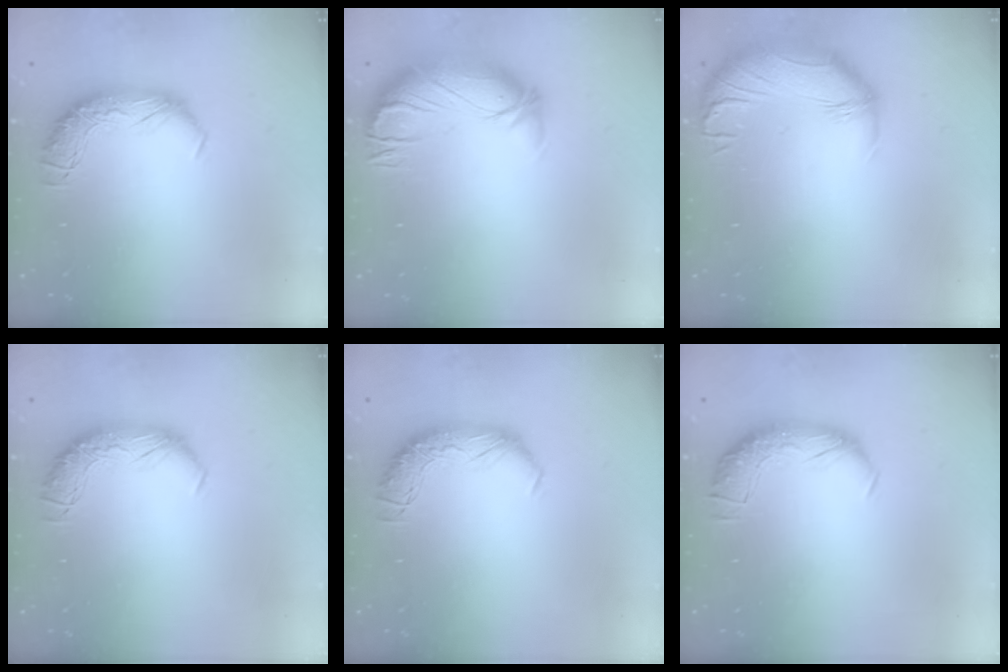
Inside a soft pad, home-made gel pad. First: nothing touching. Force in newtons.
{"total": 2.9, "press": 0.3, "slide": 2.9}
{"total": 2.4, "press": 0.8, "slide": 2.3}
{"total": 0.0}
{"total": 0.0}
{"total": 1.7, "press": 0.6, "slide": 1.6}